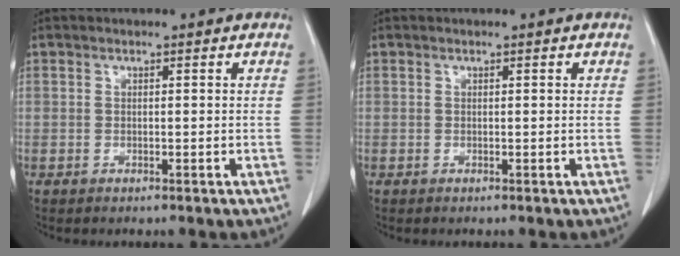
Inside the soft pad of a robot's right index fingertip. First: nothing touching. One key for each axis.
{"total": 0.0}